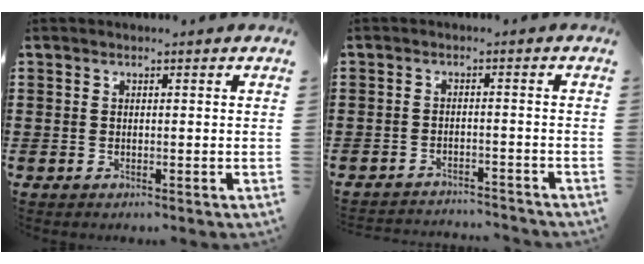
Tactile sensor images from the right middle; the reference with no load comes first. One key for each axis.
{"total": 2.5, "fx": -2.5, "fy": 0.0, "fz": 0.1, "tx": -0.007, "ty": 0.002, "tz": -0.053}